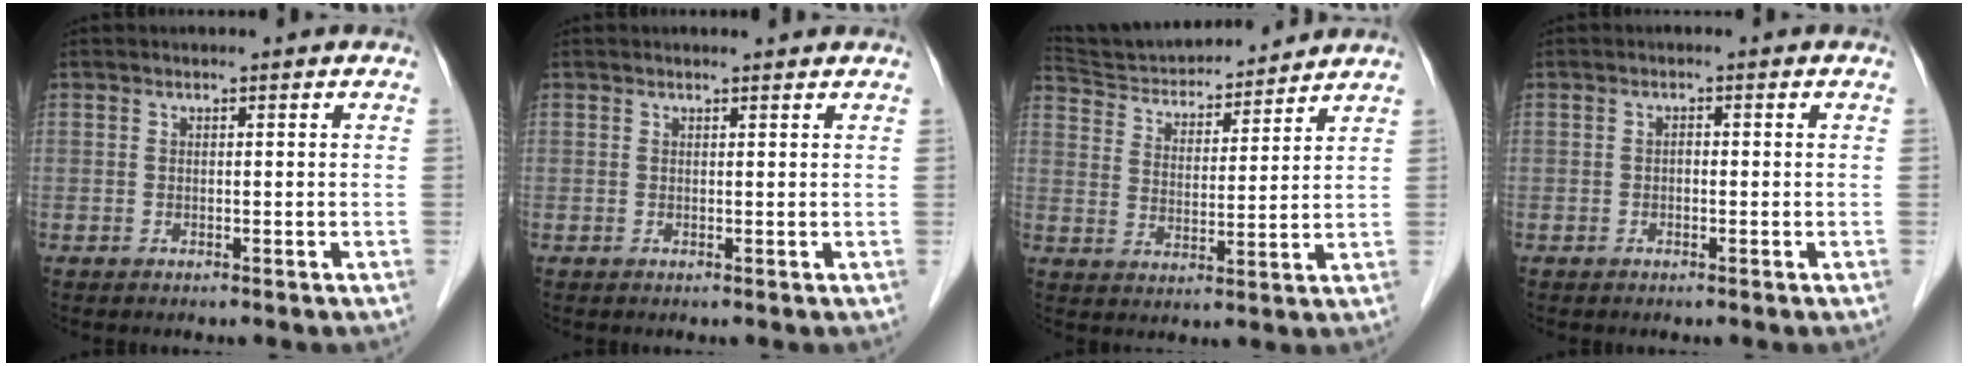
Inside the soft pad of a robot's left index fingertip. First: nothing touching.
{"total": 1.4, "force": [1.4, 0.1, 0.4], "torque": [-0.010, 0.002, 0.016]}
{"total": 14.5, "force": [13.9, 2.5, 3.5], "torque": [-0.061, 0.017, 0.227]}
{"total": 0.7, "force": [-0.3, 0.4, 0.6], "torque": [-0.006, 0.000, -0.007]}